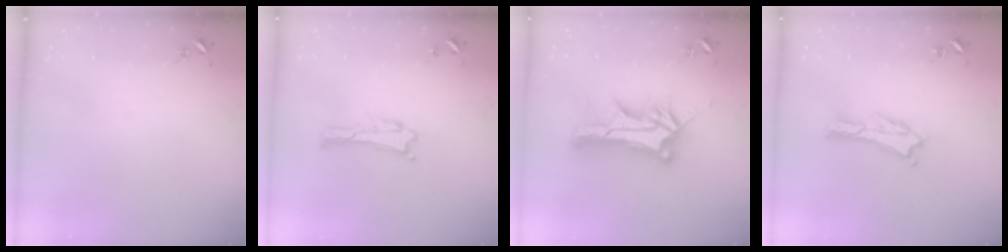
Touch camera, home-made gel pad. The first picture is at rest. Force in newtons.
{"total": 0.0}
{"total": 13.0, "press": 12.9, "slide": 1.2}
{"total": 0.9, "press": 0.9, "slide": 0.2}